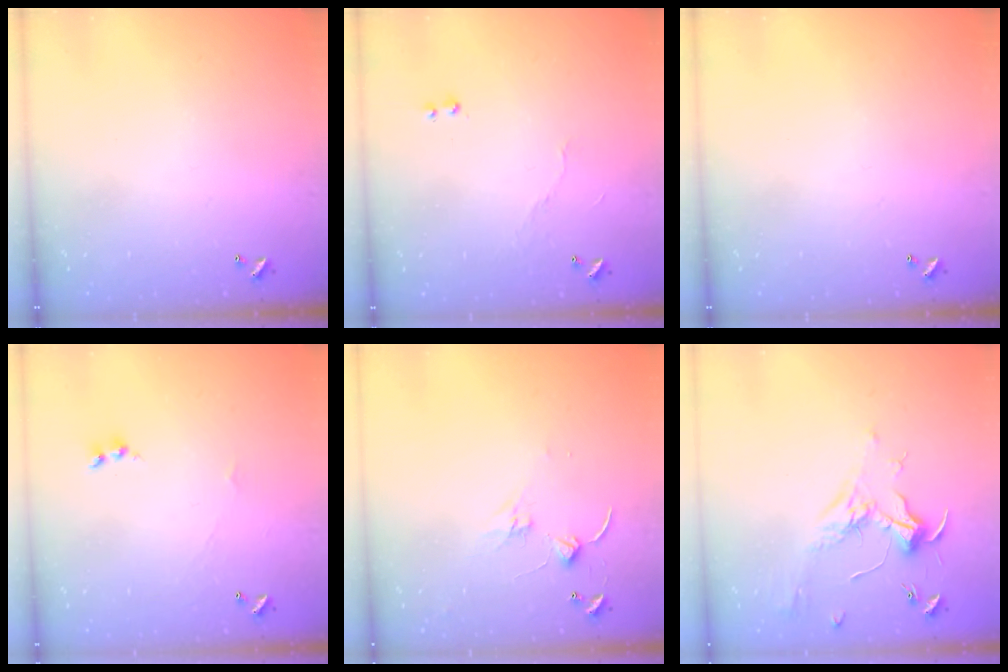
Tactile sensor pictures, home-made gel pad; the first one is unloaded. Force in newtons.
{"total": 4.6, "press": 4.6, "slide": 0.3}
{"total": 0.0}
{"total": 1.7, "press": 1.6, "slide": 0.6}
{"total": 0.6, "press": 0.5, "slide": 0.3}
{"total": 1.9, "press": 1.7, "slide": 0.8}